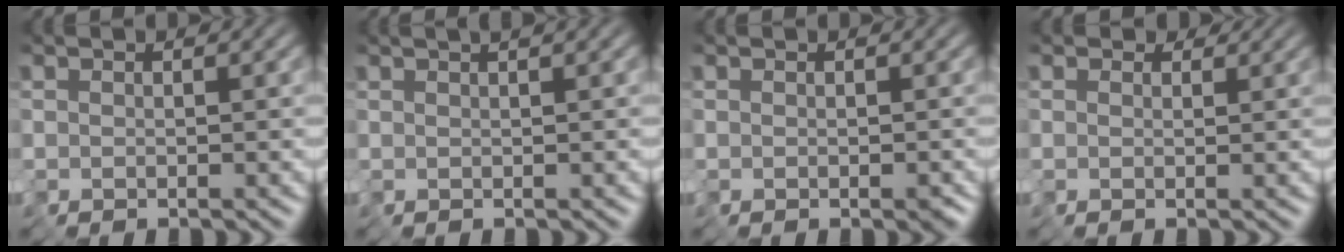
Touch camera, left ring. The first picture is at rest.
{"total": 1.3, "force": [0.6, 0.1, 1.2], "torque": [-0.020, 0.009, 0.012]}
{"total": 1.0, "force": [-0.4, 0.6, 0.7], "torque": [-0.009, -0.003, -0.004]}
{"total": 0.9, "force": [0.3, 0.8, 0.1], "torque": [0.000, 0.004, 0.005]}